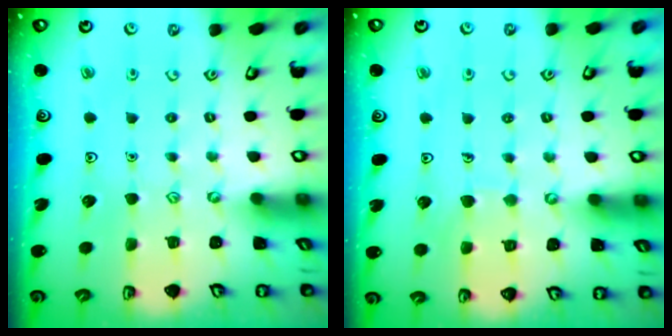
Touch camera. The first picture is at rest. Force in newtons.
{"total": 4.9, "press": 4.9, "slide": 0.4}